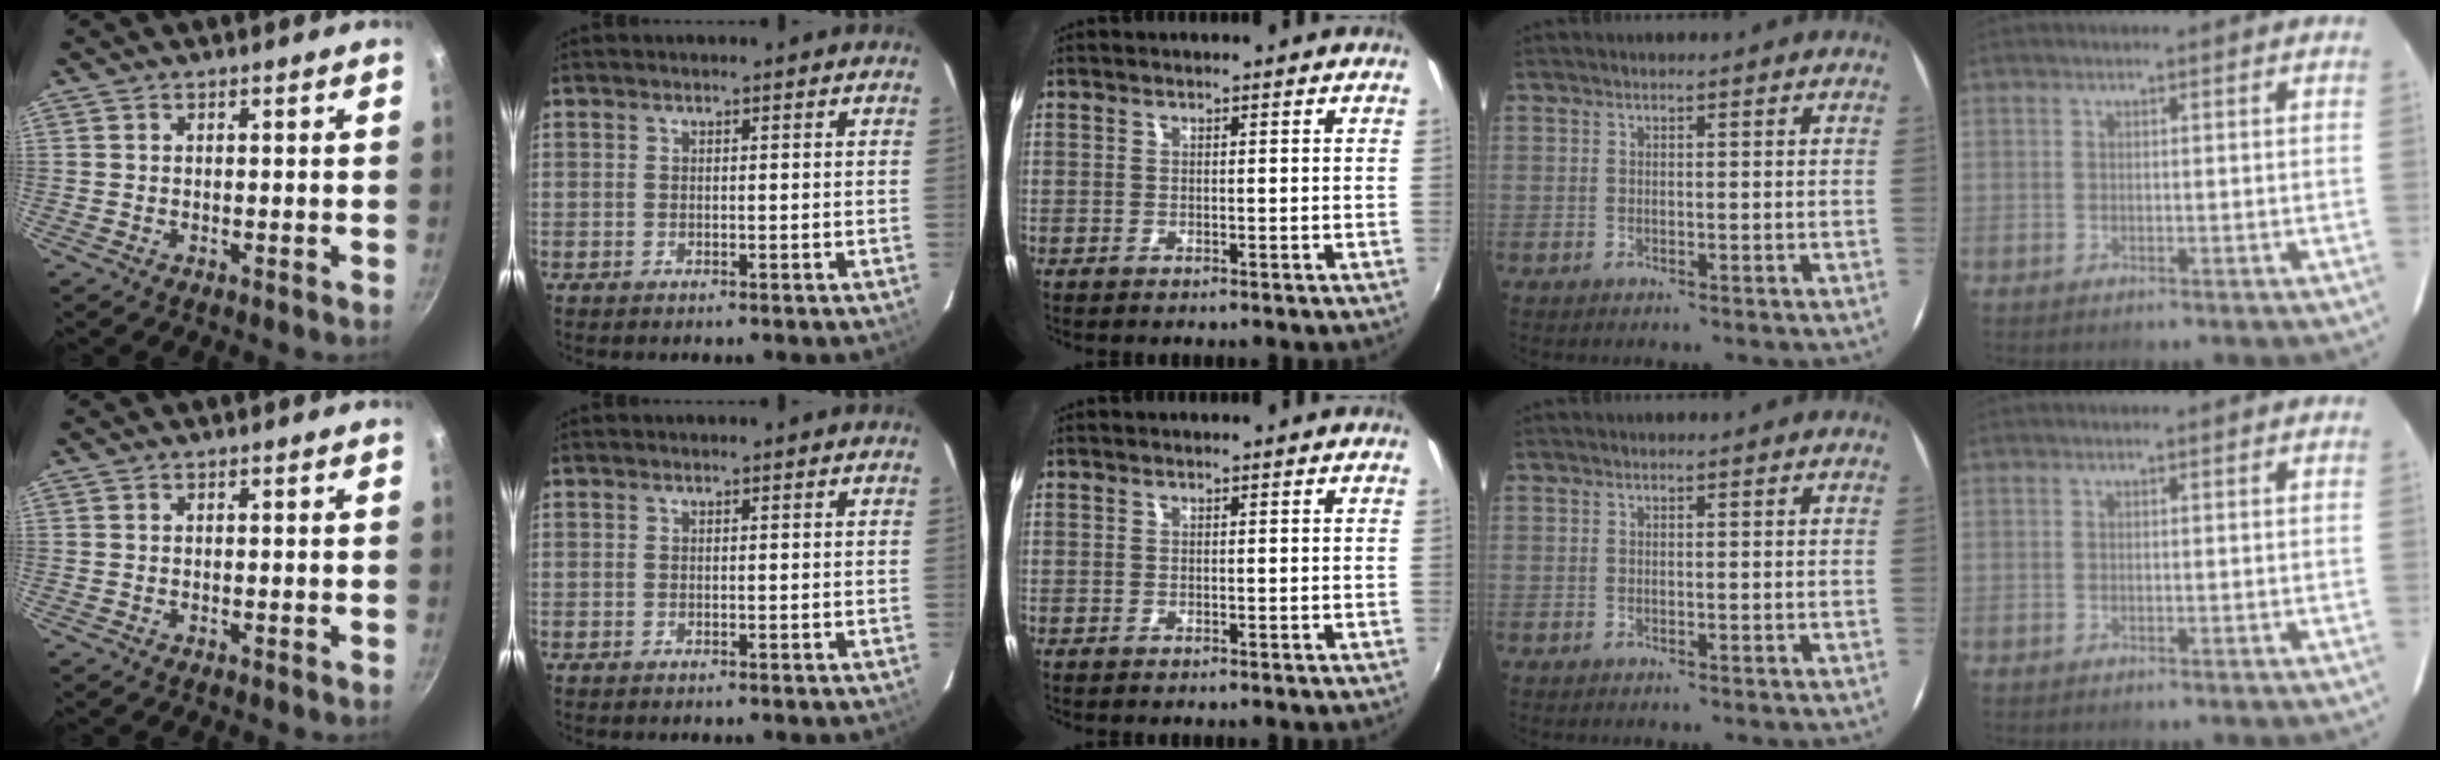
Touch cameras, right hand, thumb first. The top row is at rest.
{}